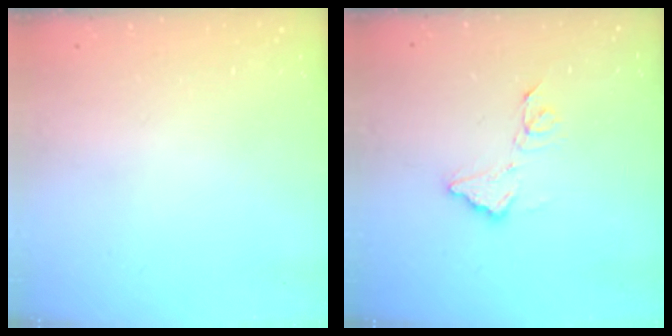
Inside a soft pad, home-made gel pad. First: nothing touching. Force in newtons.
{"total": 9.1, "press": 9.0, "slide": 0.6}